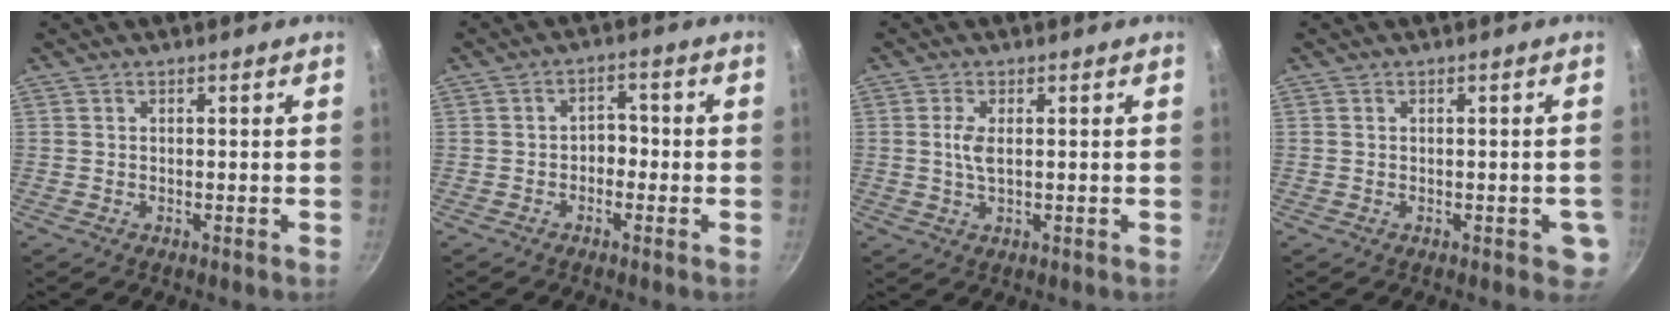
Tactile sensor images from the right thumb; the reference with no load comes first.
{"total": 3.1, "force": [-1.1, 2.3, 1.8], "torque": [-0.003, 0.018, -0.022]}
{"total": 3.1, "force": [0.4, 1.3, 2.8], "torque": [-0.061, 0.001, 0.006]}
{"total": 3.3, "force": [-0.7, 2.0, 2.6], "torque": [-0.015, 0.006, -0.007]}